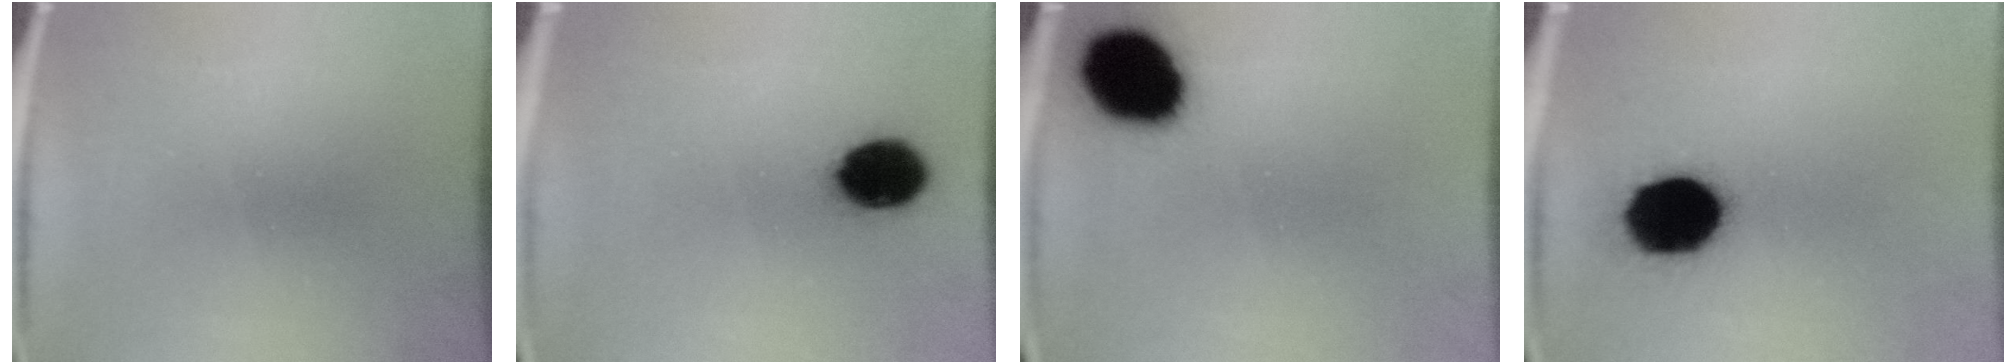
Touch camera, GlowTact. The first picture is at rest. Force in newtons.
{"total": 10.0}
{"total": 15.2}
{"total": 16.9}